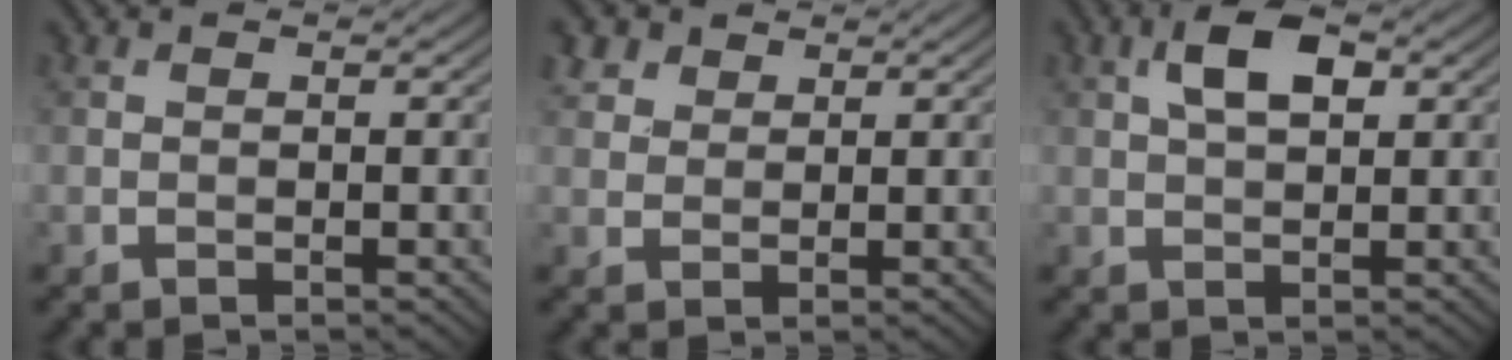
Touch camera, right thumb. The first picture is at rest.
{"total": 3.2, "force": [2.1, 2.2, 1.1], "torque": [-0.035, 0.003, 0.049]}
{"total": 5.0, "force": [1.8, 2.5, 4.0], "torque": [-0.082, 0.009, 0.028]}